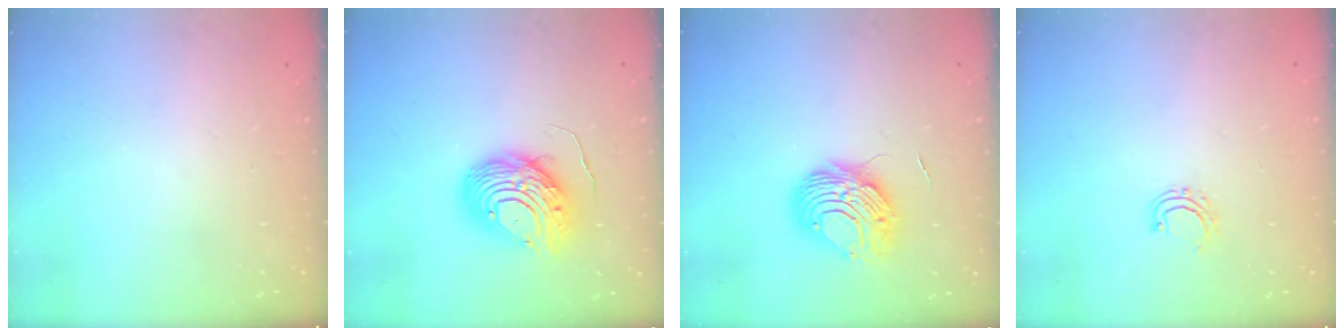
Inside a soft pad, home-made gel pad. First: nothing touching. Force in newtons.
{"total": 12.1, "press": 12.1, "slide": 1.4}
{"total": 8.7, "press": 8.7, "slide": 0.8}
{"total": 4.4, "press": 4.3, "slide": 0.6}